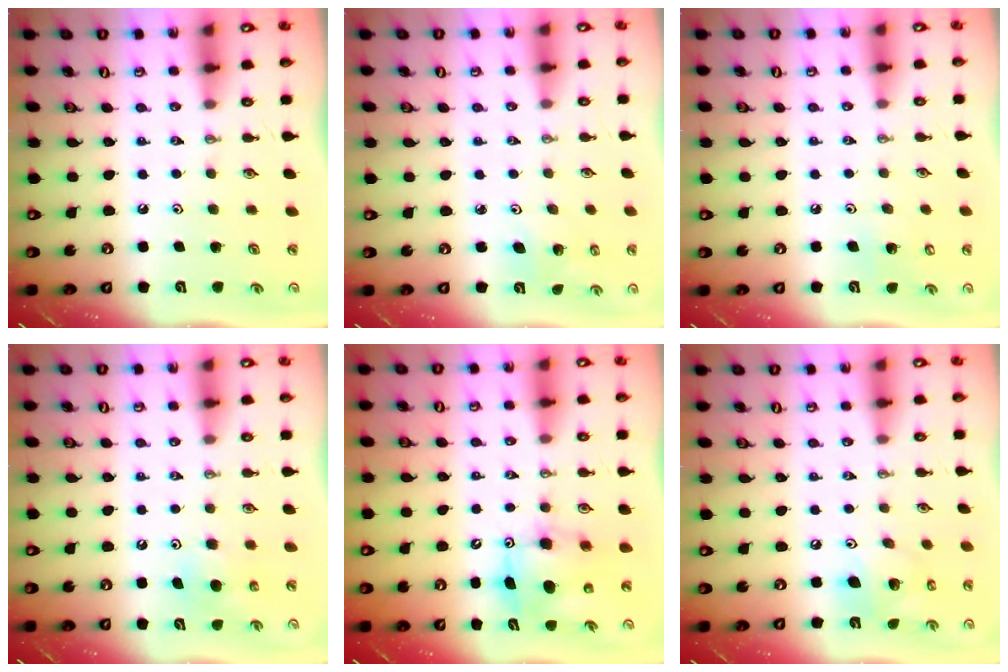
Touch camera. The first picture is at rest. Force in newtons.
{"total": 3.6, "press": 3.3, "slide": 1.4}
{"total": 6.1, "press": 6.0, "slide": 0.4}
{"total": 5.8, "press": 5.8, "slide": 0.5}
{"total": 7.9, "press": 7.7, "slide": 1.9}
{"total": 12.7, "press": 12.5, "slide": 2.1}